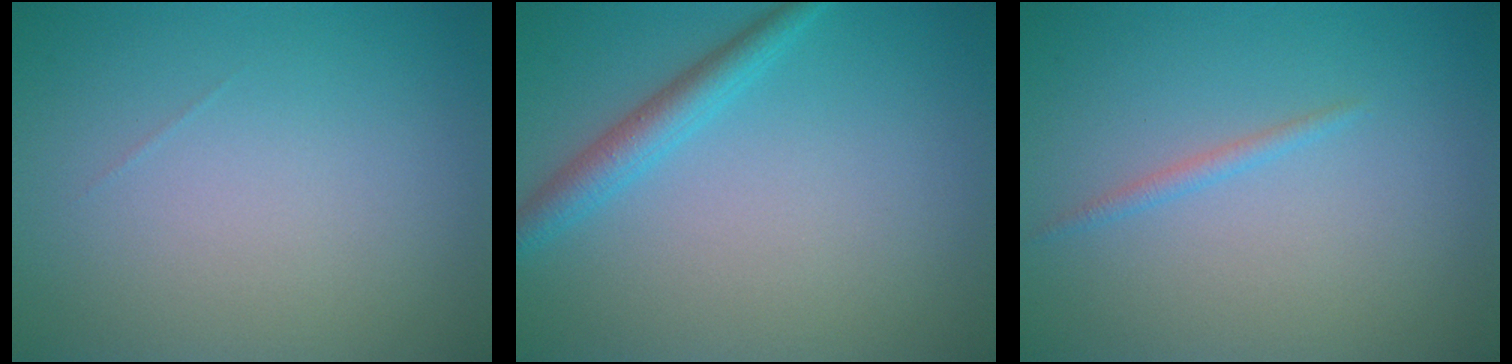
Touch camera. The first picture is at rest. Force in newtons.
{"total": 2.6, "press": 2.5, "slide": 0.1}
{"total": 0.5, "press": 0.5, "slide": 0.1}